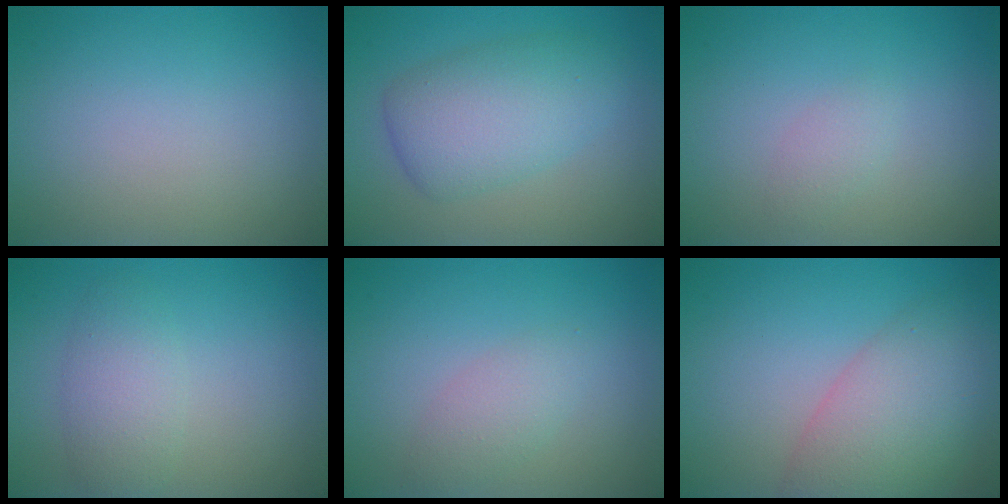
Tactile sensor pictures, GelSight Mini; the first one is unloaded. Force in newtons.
{"total": 5.5, "press": 5.5, "slide": 0.2}
{"total": 1.2, "press": 1.2, "slide": 0.1}
{"total": 3.0, "press": 3.0, "slide": 0.1}
{"total": 2.0, "press": 2.0, "slide": 0.1}
{"total": 7.2, "press": 7.2, "slide": 0.5}